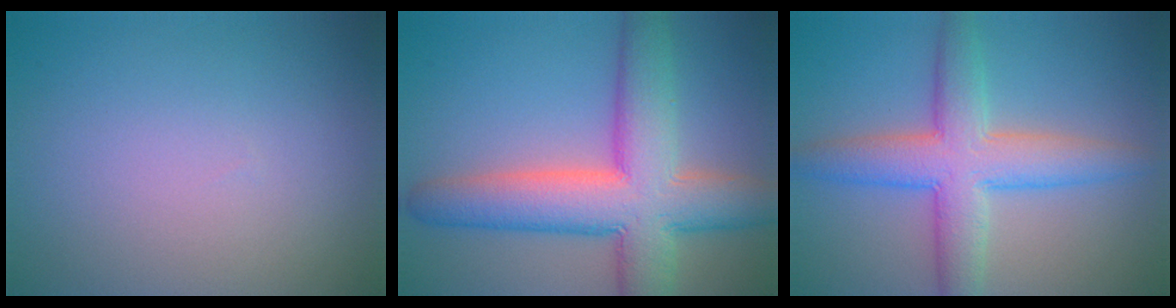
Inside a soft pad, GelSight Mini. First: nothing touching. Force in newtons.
{"total": 10.0, "press": 10.0, "slide": 0.5}
{"total": 6.6, "press": 6.6, "slide": 0.1}